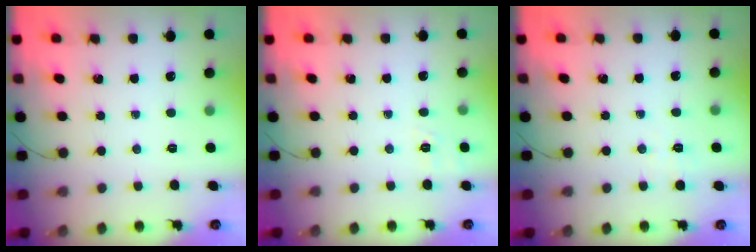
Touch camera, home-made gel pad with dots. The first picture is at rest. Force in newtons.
{"total": 1.8, "press": 0.4, "slide": 1.7}
{"total": 1.4, "press": 0.5, "slide": 1.3}